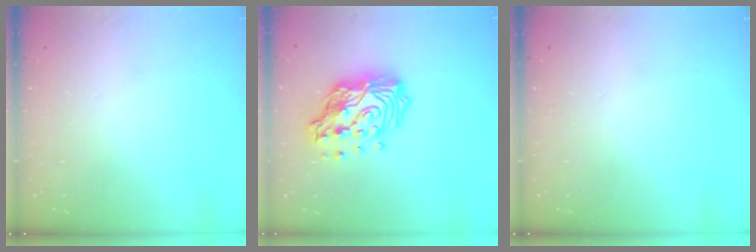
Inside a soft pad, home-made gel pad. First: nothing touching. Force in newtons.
{"total": 18.6, "press": 18.5, "slide": 1.9}
{"total": 0.0}